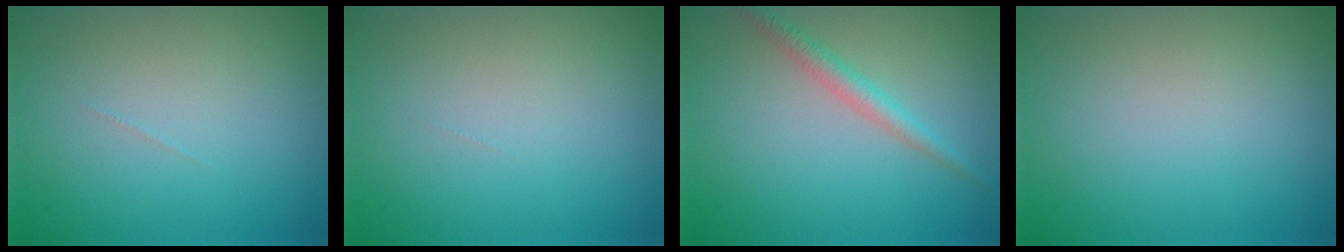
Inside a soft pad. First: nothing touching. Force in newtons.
{"total": 0.0}
{"total": 2.0, "press": 2.0, "slide": 0.1}
{"total": 0.0}